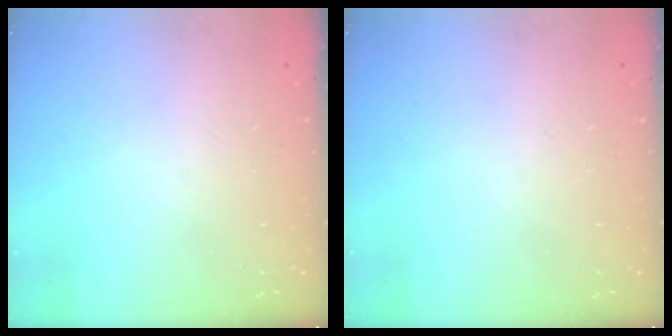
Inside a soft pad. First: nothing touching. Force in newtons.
{"total": 0.0}